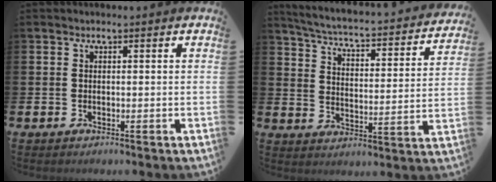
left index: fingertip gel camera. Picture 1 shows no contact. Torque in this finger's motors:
{"motor_torque": [-0.27, -0.38, 0.01, 0.09]}